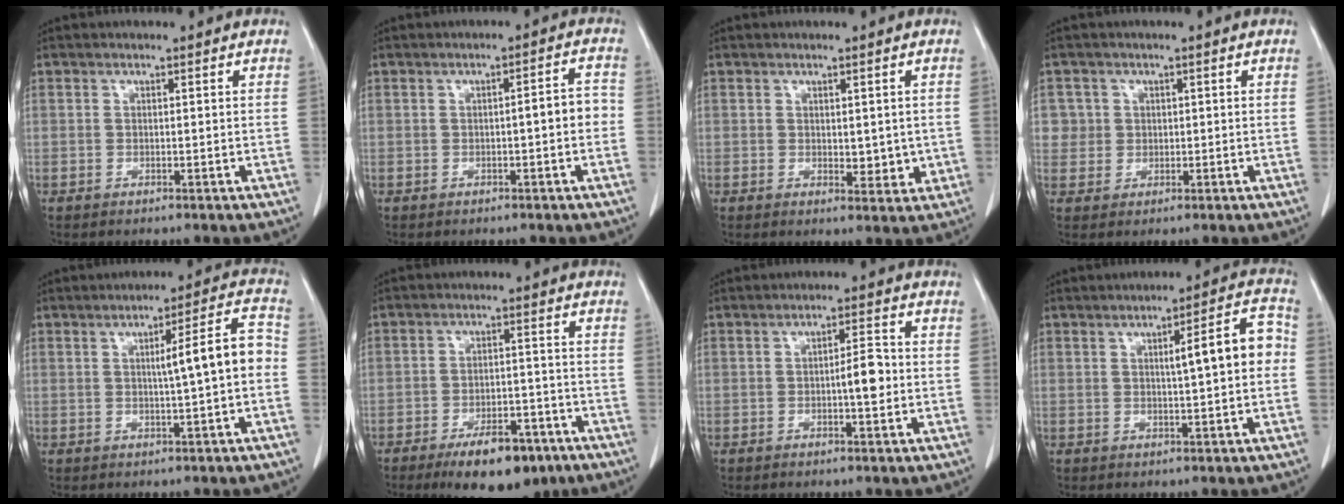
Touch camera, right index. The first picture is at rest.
{"total": 3.3, "force": [-0.7, 0.5, 3.2], "torque": [-0.039, 0.012, -0.010]}
{"total": 3.3, "force": [0.1, 1.9, 2.7], "torque": [-0.029, -0.007, 0.008]}
{"total": 3.1, "force": [0.8, 3.0, -0.3], "torque": [0.027, 0.004, 0.011]}
{"total": 7.4, "force": [-0.3, 0.2, 7.4], "torque": [-0.103, 0.017, -0.005]}
{"total": 10.6, "force": [-7.2, 4.0, 6.8], "torque": [-0.097, -0.002, -0.108]}
{"total": 4.2, "force": [-0.6, 0.8, 4.0], "torque": [-0.062, 0.004, -0.009]}
{"total": 7.4, "force": [0.5, 0.9, 7.3], "torque": [-0.099, 0.021, 0.004]}